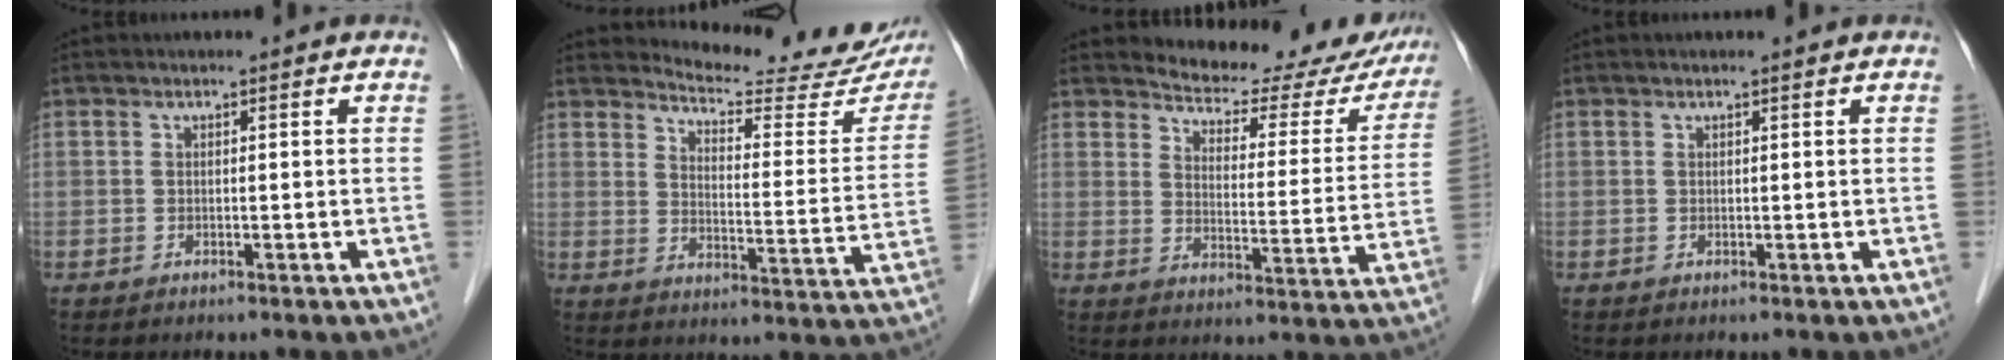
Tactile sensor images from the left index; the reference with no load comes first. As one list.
[{"total": 17.8, "force": [16.5, 2.5, 5.9], "torque": [-0.076, -0.073, 0.191]}, {"total": 18.7, "force": [17.5, 4.9, 4.4], "torque": [-0.030, -0.055, 0.197]}, {"total": 0.8, "force": [0.7, -0.1, 0.4], "torque": [-0.010, 0.006, 0.014]}]